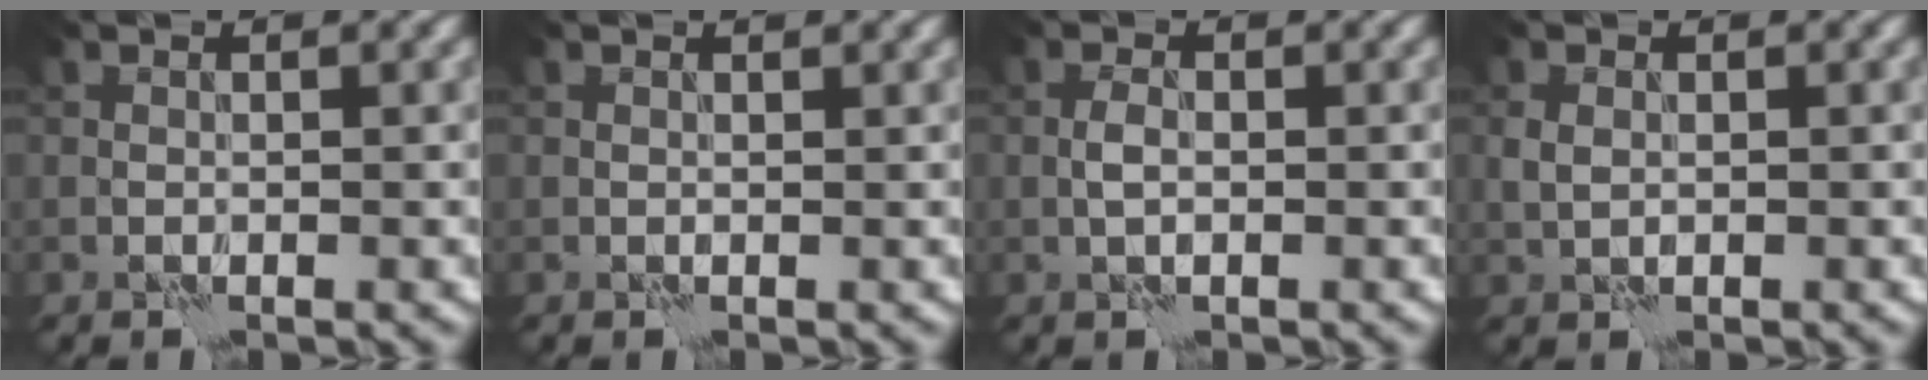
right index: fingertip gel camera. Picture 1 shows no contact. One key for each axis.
{"total": 0.6, "fx": 0.5, "fy": 0.1, "fz": 0.3, "tx": -0.005, "ty": 0.002, "tz": 0.007}
{"total": 1.5, "fx": -0.3, "fy": 0.7, "fz": 1.3, "tx": -0.024, "ty": 0.005, "tz": -0.009}
{"total": 1.3, "fx": 0.1, "fy": 1.0, "fz": 0.9, "tx": -0.022, "ty": 0.003, "tz": 0.002}